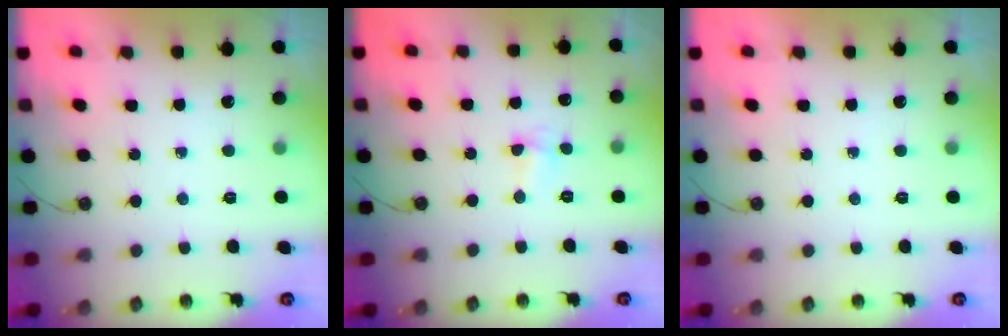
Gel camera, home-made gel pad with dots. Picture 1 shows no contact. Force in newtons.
{"total": 2.9, "press": 2.7, "slide": 1.0}
{"total": 0.0}